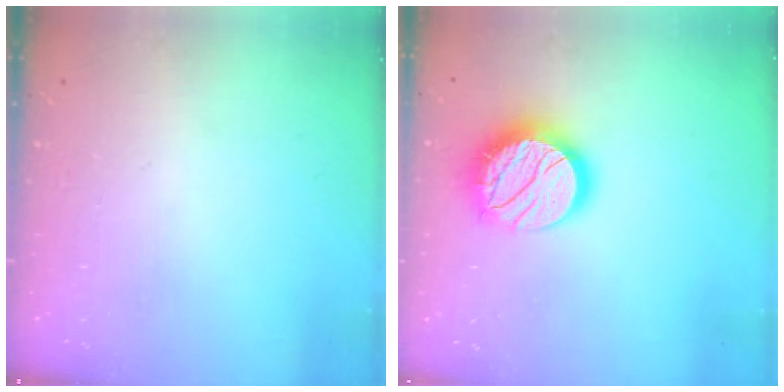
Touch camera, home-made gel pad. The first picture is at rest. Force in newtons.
{"total": 16.3, "press": 16.3, "slide": 1.0}